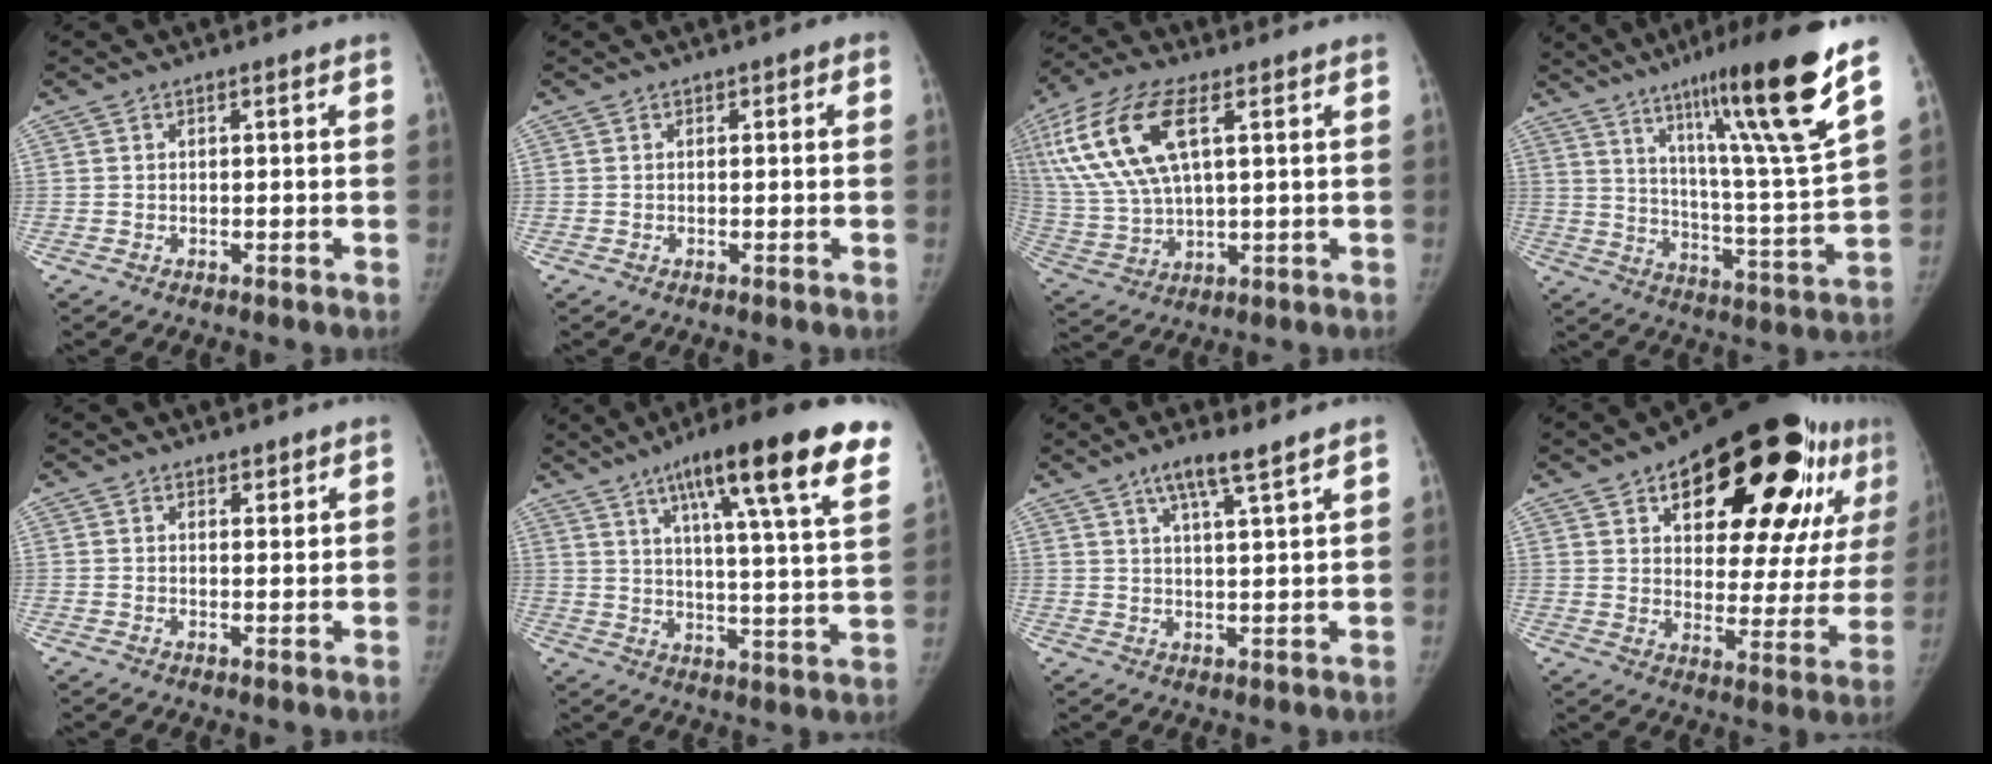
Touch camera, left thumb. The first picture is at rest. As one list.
[{"total": 1.0, "force": [0.2, 0.7, 0.7], "torque": [0.000, 0.003, -0.001]}, {"total": 18.2, "force": [6.1, 8.1, 15.2], "torque": [-0.331, 0.004, 0.119]}, {"total": 23.0, "force": [14.0, 1.5, 18.2], "torque": [-0.259, -0.056, 0.222]}, {"total": 2.0, "force": [1.6, 1.0, 0.7], "torque": [0.006, -0.010, 0.021]}, {"total": 24.0, "force": [14.3, 3.4, 18.9], "torque": [-0.260, -0.033, 0.197]}, {"total": 6.2, "force": [4.2, 0.4, 4.5], "torque": [-0.079, -0.023, 0.078]}, {"total": 31.4, "force": [15.5, 13.6, 23.8], "torque": [-0.296, -0.021, 0.223]}]